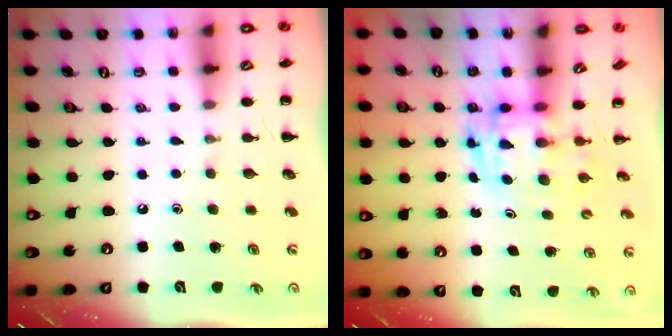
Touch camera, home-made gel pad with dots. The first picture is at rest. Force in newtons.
{"total": 2.9, "press": 2.8, "slide": 0.5}